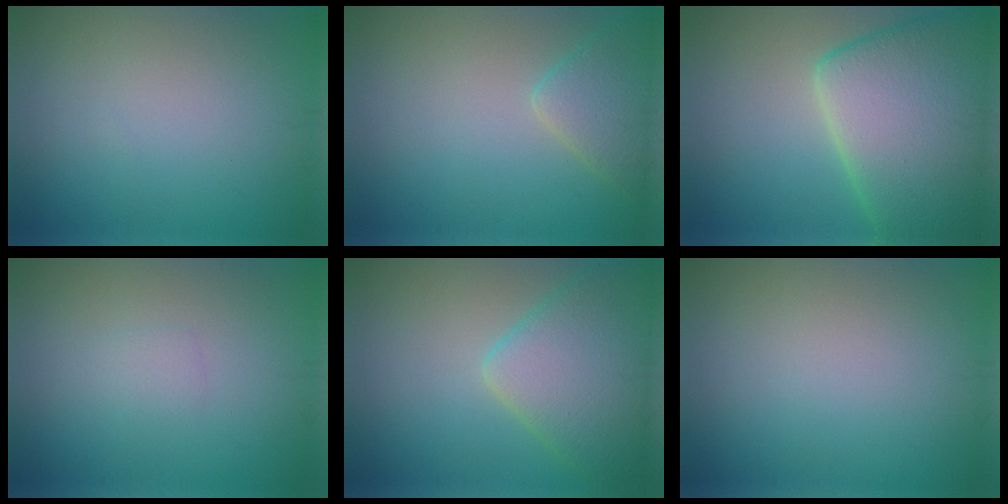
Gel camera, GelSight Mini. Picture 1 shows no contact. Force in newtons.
{"total": 3.1, "press": 3.1, "slide": 0.0}
{"total": 12.2, "press": 12.2, "slide": 0.6}
{"total": 0.9, "press": 0.9, "slide": 0.1}
{"total": 6.7, "press": 6.7, "slide": 0.3}
{"total": 0.0}